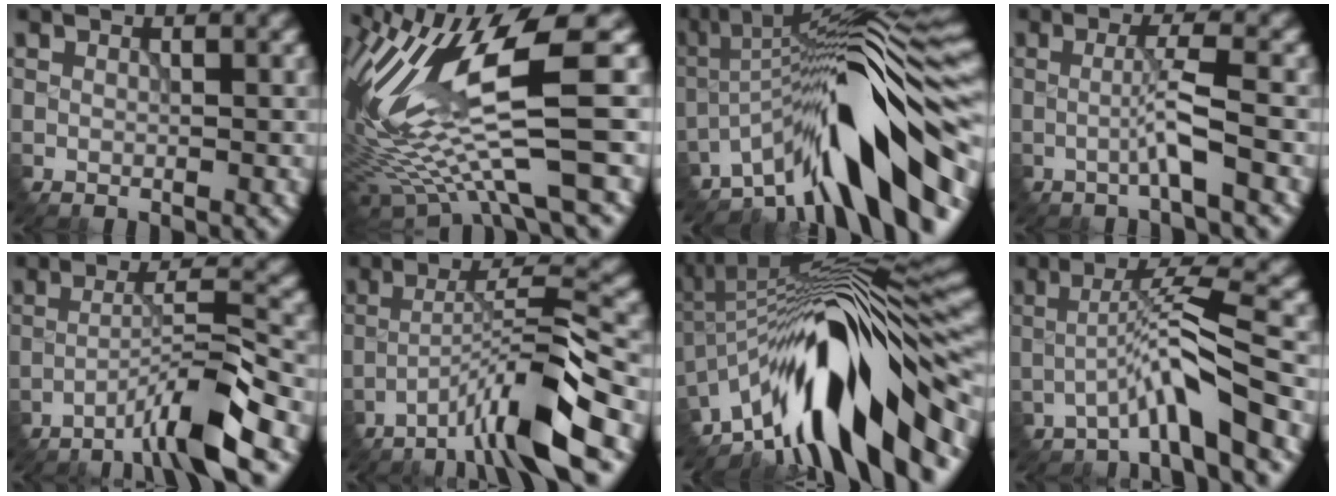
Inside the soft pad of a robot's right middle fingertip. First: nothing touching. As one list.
[{"total": 13.0, "force": [1.3, 2.6, 12.7], "torque": [-0.250, -0.005, 0.046]}, {"total": 12.8, "force": [-7.0, 2.3, 10.4], "torque": [-0.148, 0.029, -0.119]}, {"total": 2.9, "force": [-0.9, 0.0, 2.8], "torque": [-0.056, 0.006, -0.023]}, {"total": 6.0, "force": [-3.9, 0.1, 4.6], "torque": [-0.074, 0.017, -0.080]}, {"total": 8.4, "force": [-5.2, 0.6, 6.6], "torque": [-0.108, 0.019, -0.098]}, {"total": 14.6, "force": [-6.8, 3.9, 12.3], "torque": [-0.191, 0.023, -0.108]}, {"total": 4.7, "force": [-2.8, 0.0, 3.8], "torque": [-0.069, 0.023, -0.060]}]